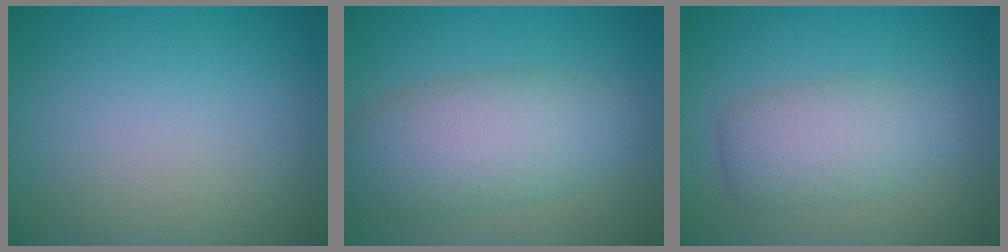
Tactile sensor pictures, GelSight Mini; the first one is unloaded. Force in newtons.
{"total": 6.3, "press": 6.3, "slide": 0.2}
{"total": 4.0, "press": 4.0, "slide": 0.1}